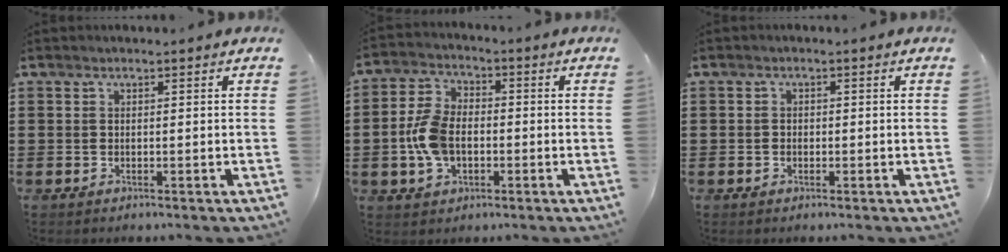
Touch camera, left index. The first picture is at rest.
{"total": 7.9, "force": [-1.2, 5.0, 6.0], "torque": [-0.154, -0.001, -0.032]}
{"total": 0.9, "force": [-0.3, 0.8, 0.3], "torque": [-0.009, 0.002, -0.008]}